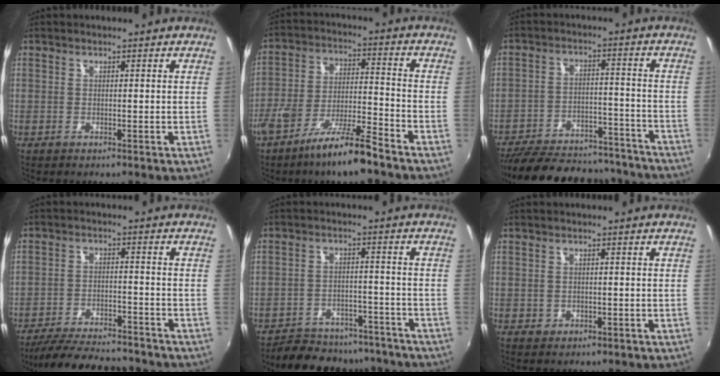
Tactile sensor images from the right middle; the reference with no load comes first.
{"total": 11.2, "force": [-8.2, 1.3, 7.5], "torque": [-0.149, -0.007, -0.145]}
{"total": 25.0, "force": [-21.5, 8.9, 9.0], "torque": [-0.189, 0.023, -0.281]}
{"total": 16.3, "force": [-14.4, 3.7, 6.7], "torque": [-0.145, -0.017, -0.216]}
{"total": 17.4, "force": [-15.0, 6.8, 5.6], "torque": [-0.127, 0.017, -0.191]}
{"total": 2.2, "force": [-0.6, 2.0, 0.8], "torque": [-0.015, -0.004, -0.007]}